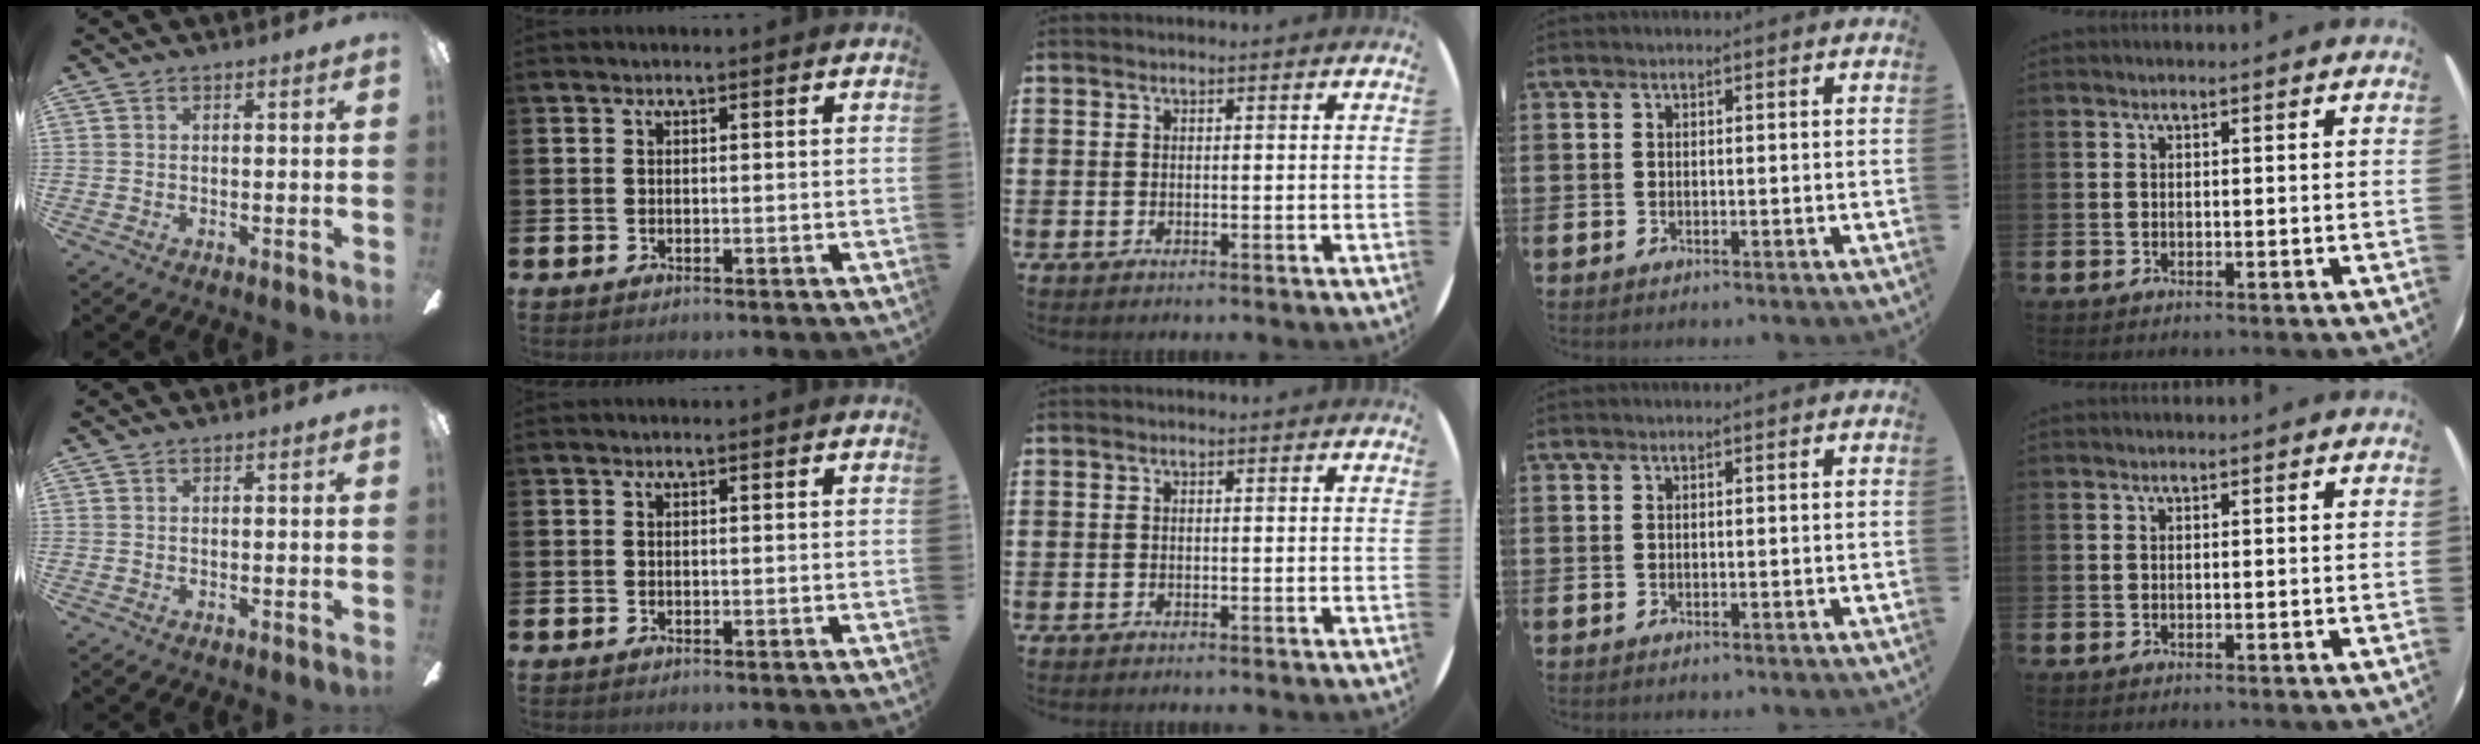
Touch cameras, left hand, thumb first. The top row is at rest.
{}